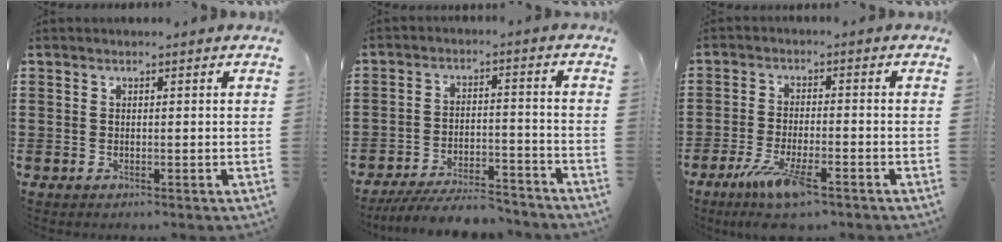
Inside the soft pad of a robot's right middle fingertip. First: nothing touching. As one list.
[{"total": 7.0, "force": [-6.4, 0.9, 2.5], "torque": [-0.045, 0.004, -0.123]}, {"total": 7.8, "force": [-4.7, 1.7, 6.0], "torque": [-0.125, -0.016, -0.083]}]